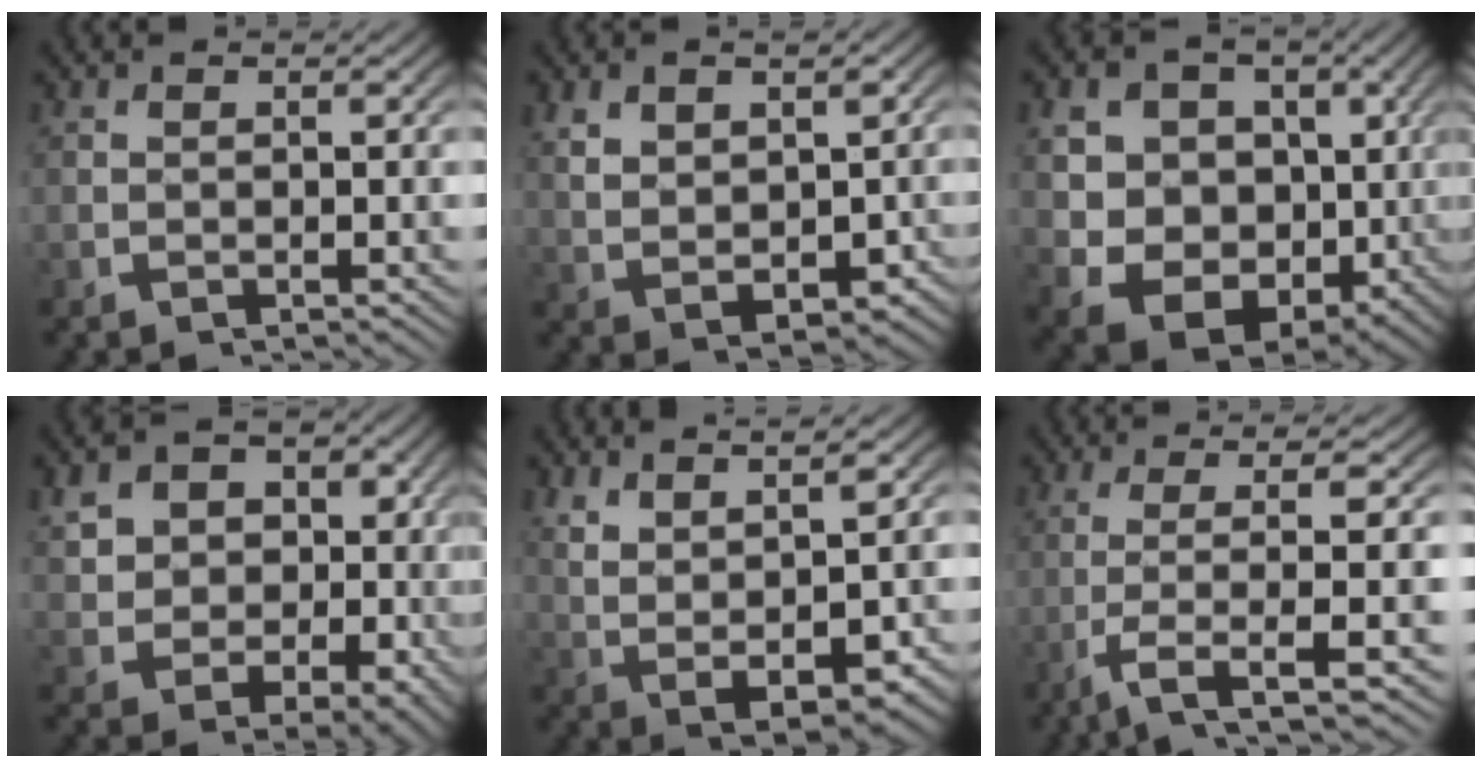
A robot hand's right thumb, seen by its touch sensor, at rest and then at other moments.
{"total": 4.4, "force": [0.8, 2.8, 3.3], "torque": [-0.062, -0.015, 0.033]}
{"total": 17.3, "force": [-1.7, 13.9, 10.2], "torque": [-0.213, -0.067, -0.017]}
{"total": 11.4, "force": [2.3, 8.9, 6.7], "torque": [-0.129, -0.022, 0.041]}
{"total": 7.3, "force": [1.0, 4.2, 5.9], "torque": [-0.132, -0.031, 0.047]}
{"total": 7.9, "force": [-1.9, 2.3, 7.3], "torque": [-0.164, -0.027, -0.009]}